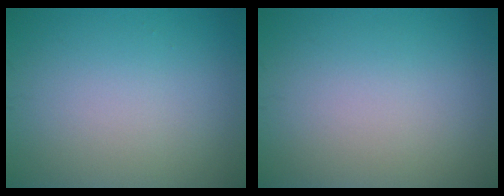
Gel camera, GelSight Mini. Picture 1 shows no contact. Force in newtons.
{"total": 0.0}